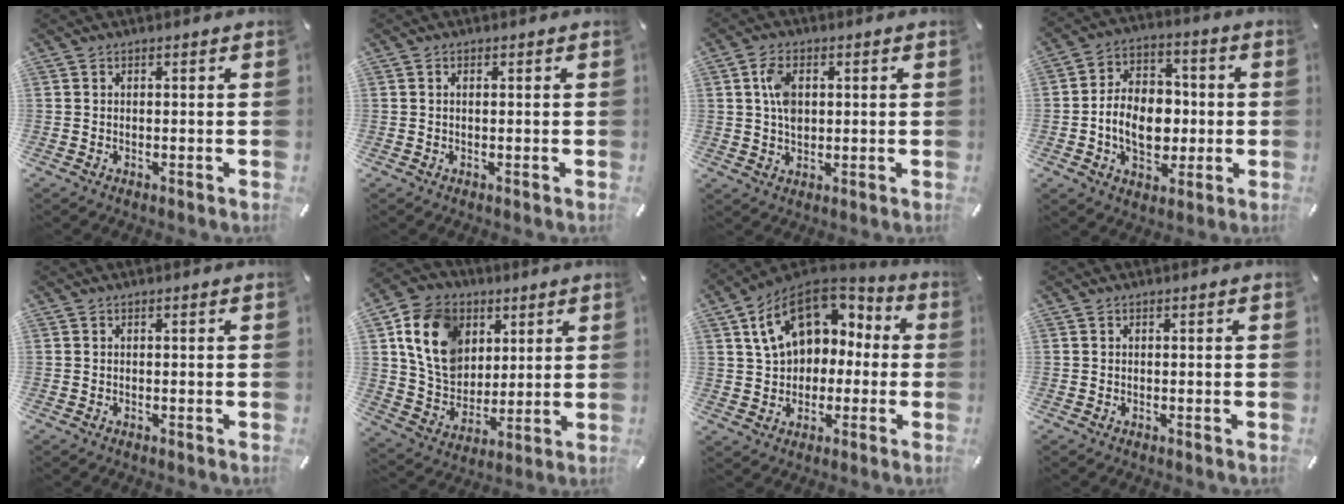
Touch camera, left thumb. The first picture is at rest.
{"total": 0.5, "force": [0.2, 0.2, 0.4], "torque": [-0.008, 0.003, 0.002]}
{"total": 5.8, "force": [1.2, 4.1, 3.9], "torque": [-0.071, 0.002, 0.018]}
{"total": 12.5, "force": [-1.9, 9.4, 8.1], "torque": [-0.144, 0.019, -0.031]}
{"total": 0.0}
{"total": 15.8, "force": [5.9, 12.8, 7.1], "torque": [-0.152, -0.010, 0.114]}
{"total": 15.2, "force": [5.4, 11.6, 8.2], "torque": [-0.142, -0.012, 0.104]}
{"total": 0.0}